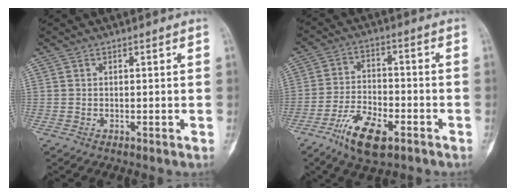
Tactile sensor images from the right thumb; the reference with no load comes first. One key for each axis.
{"total": 10.9, "fx": -6.1, "fy": 4.7, "fz": 7.7, "tx": -0.140, "ty": 0.021, "tz": -0.109}